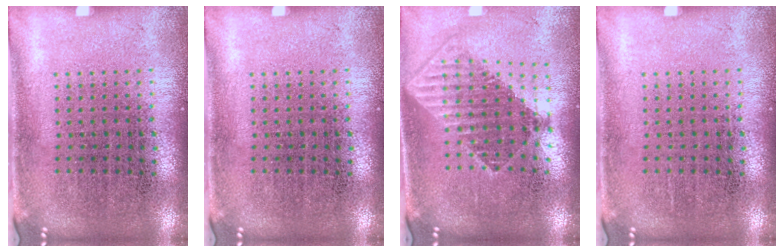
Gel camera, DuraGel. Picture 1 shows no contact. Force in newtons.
{"total": 0.0}
{"total": 1.7, "press": 1.4, "slide": 1.1}
{"total": 0.0}